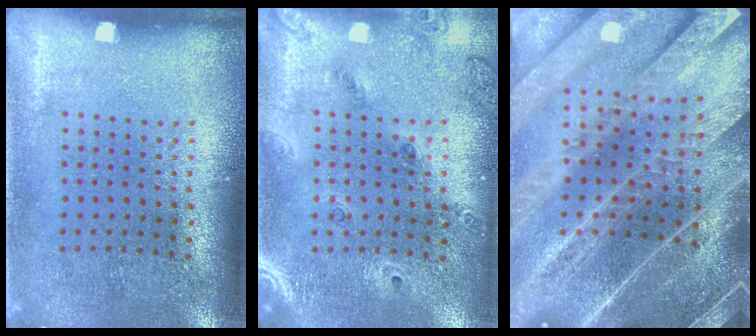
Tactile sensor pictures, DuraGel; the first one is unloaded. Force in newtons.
{"total": 1.4, "press": 1.3, "slide": 0.6}
{"total": 5.0, "press": 4.3, "slide": 2.6}